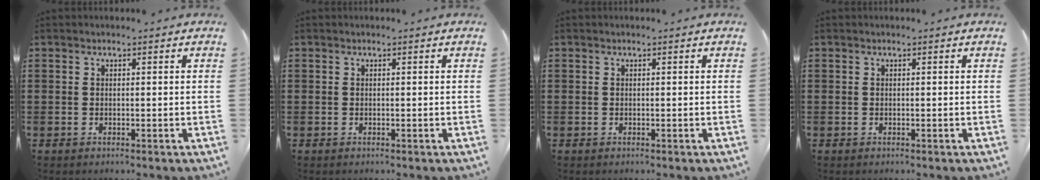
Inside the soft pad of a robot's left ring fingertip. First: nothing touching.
{"total": 0.0}
{"total": 0.0}
{"total": 0.0}